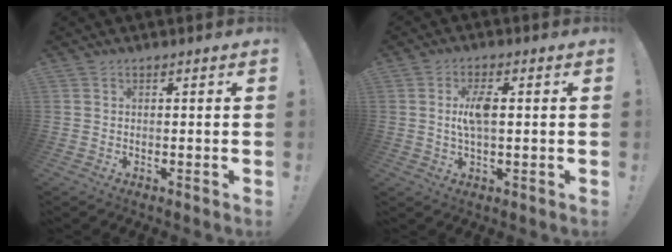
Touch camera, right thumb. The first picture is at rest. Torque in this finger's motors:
{"motor_torque": [1.41, 1.33, 0.85, -0.73, 0.35]}